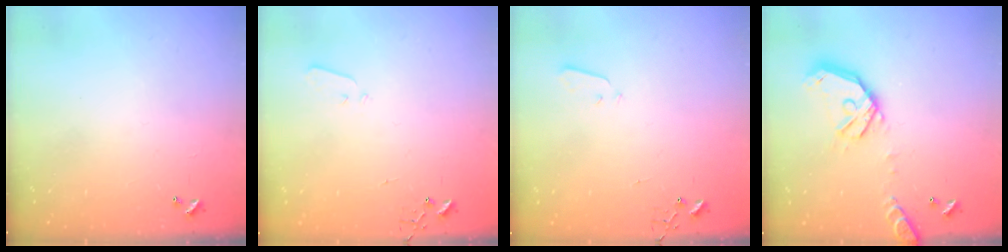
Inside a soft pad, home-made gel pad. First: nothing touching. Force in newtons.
{"total": 3.3, "press": 3.3, "slide": 0.4}
{"total": 2.1, "press": 2.1, "slide": 0.3}
{"total": 16.2, "press": 16.0, "slide": 2.7}